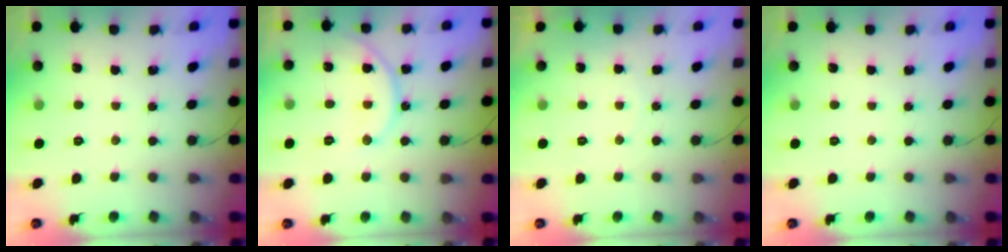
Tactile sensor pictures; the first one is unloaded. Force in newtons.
{"total": 12.4, "press": 12.4, "slide": 1.0}
{"total": 3.0, "press": 2.4, "slide": 1.9}
{"total": 0.0}